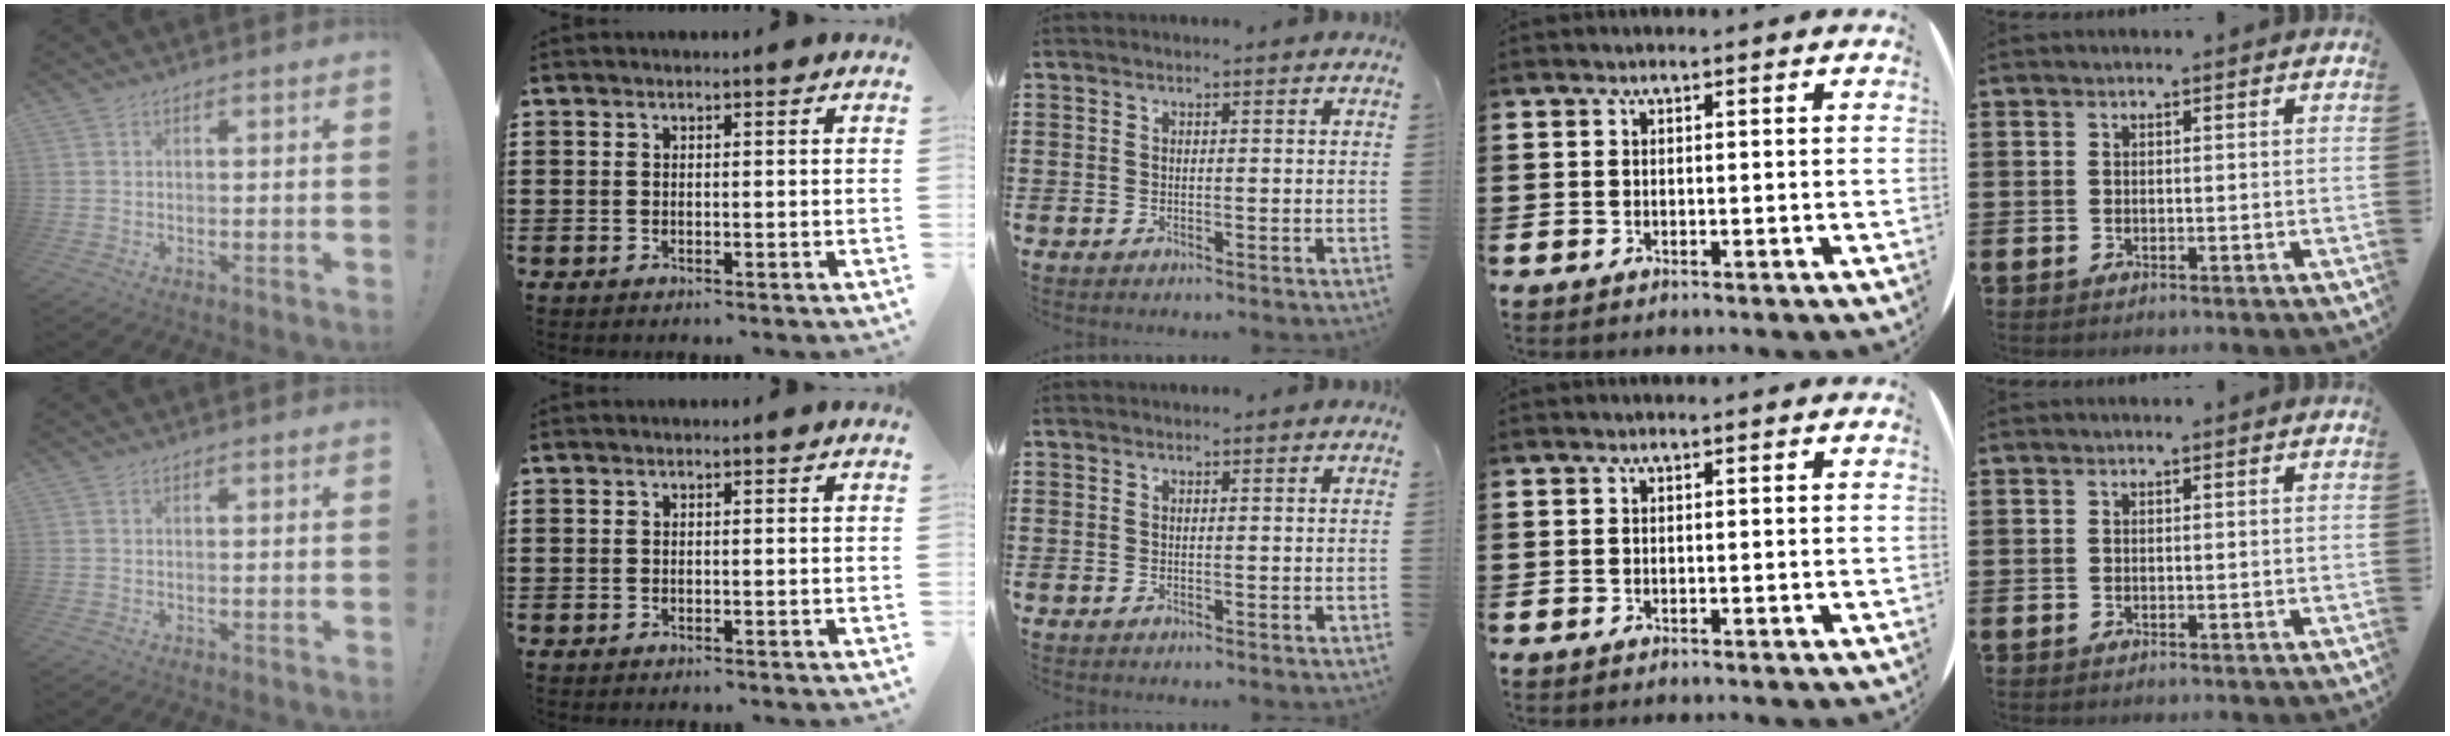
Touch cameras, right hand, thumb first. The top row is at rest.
{}